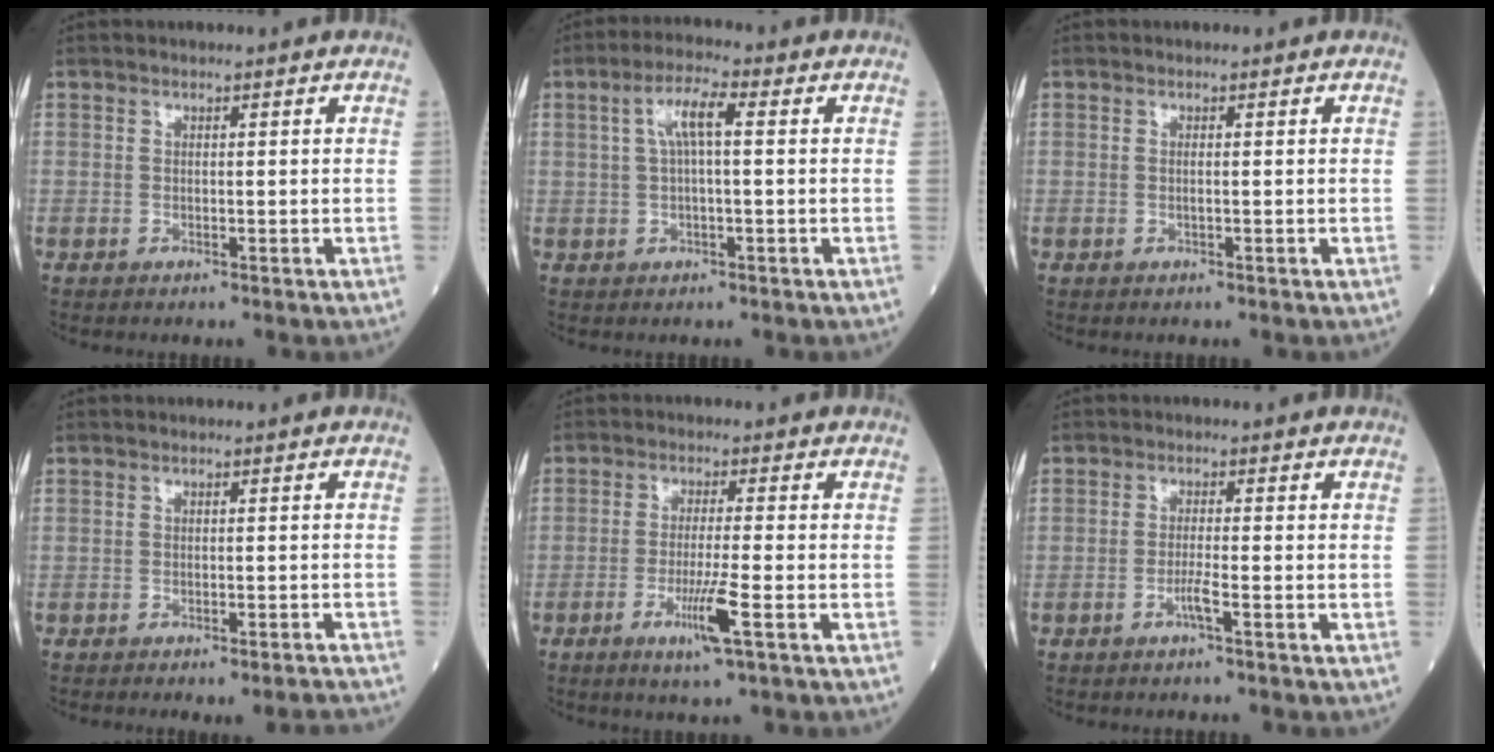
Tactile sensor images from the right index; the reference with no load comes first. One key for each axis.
{"total": 5.3, "fx": 1.1, "fy": 1.0, "fz": 5.1, "tx": -0.101, "ty": 0.019, "tz": 0.023}
{"total": 0.5, "fx": 0.0, "fy": 0.0, "fz": 0.5, "tx": -0.015, "ty": -0.002, "tz": -0.001}
{"total": 4.4, "fx": -4.1, "fy": 0.2, "fz": 1.5, "tx": -0.009, "ty": -0.008, "tz": -0.052}
{"total": 6.1, "fx": -2.4, "fy": -0.6, "fz": 5.5, "tx": -0.106, "ty": -0.016, "tz": -0.047}
{"total": 2.5, "fx": -1.0, "fy": -0.2, "fz": 2.2, "tx": -0.048, "ty": -0.004, "tz": -0.021}